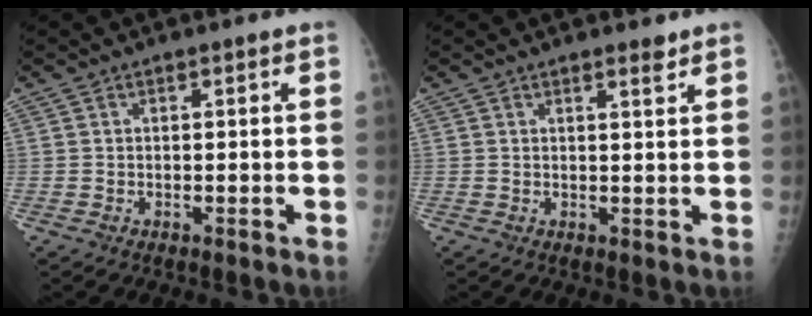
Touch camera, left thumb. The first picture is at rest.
{"total": 1.9, "force": [1.5, 0.4, 1.0], "torque": [-0.011, -0.010, 0.021]}